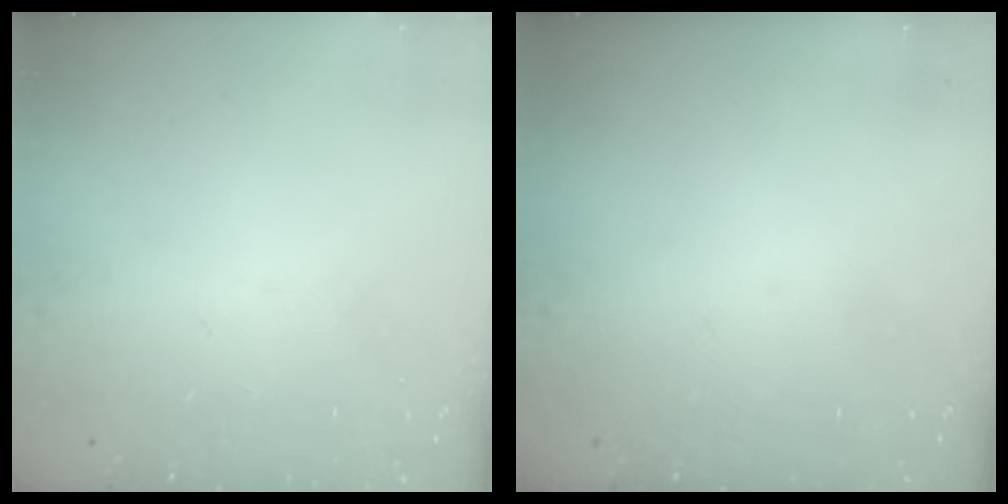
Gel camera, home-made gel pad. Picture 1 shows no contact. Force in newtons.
{"total": 0.0}